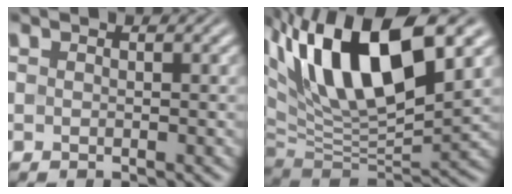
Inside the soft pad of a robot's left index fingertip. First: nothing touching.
{"total": 14.4, "force": [5.9, 5.8, 11.8], "torque": [-0.199, 0.018, 0.101]}